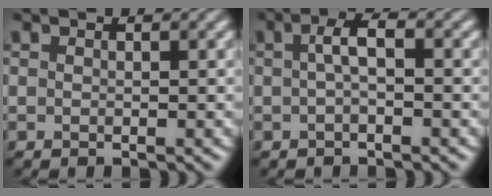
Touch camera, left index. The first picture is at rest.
{"total": 2.2, "force": [0.0, 0.7, 2.1], "torque": [-0.043, 0.007, -0.004]}